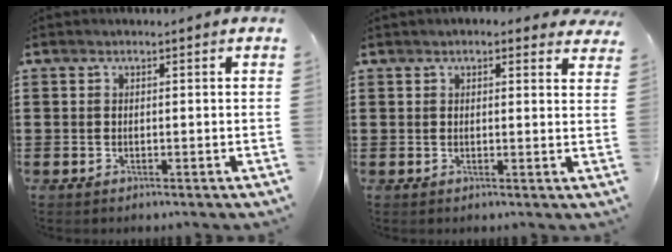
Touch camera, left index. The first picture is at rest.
{"total": 2.0, "force": [1.7, 0.5, 0.9], "torque": [-0.022, 0.005, 0.032]}